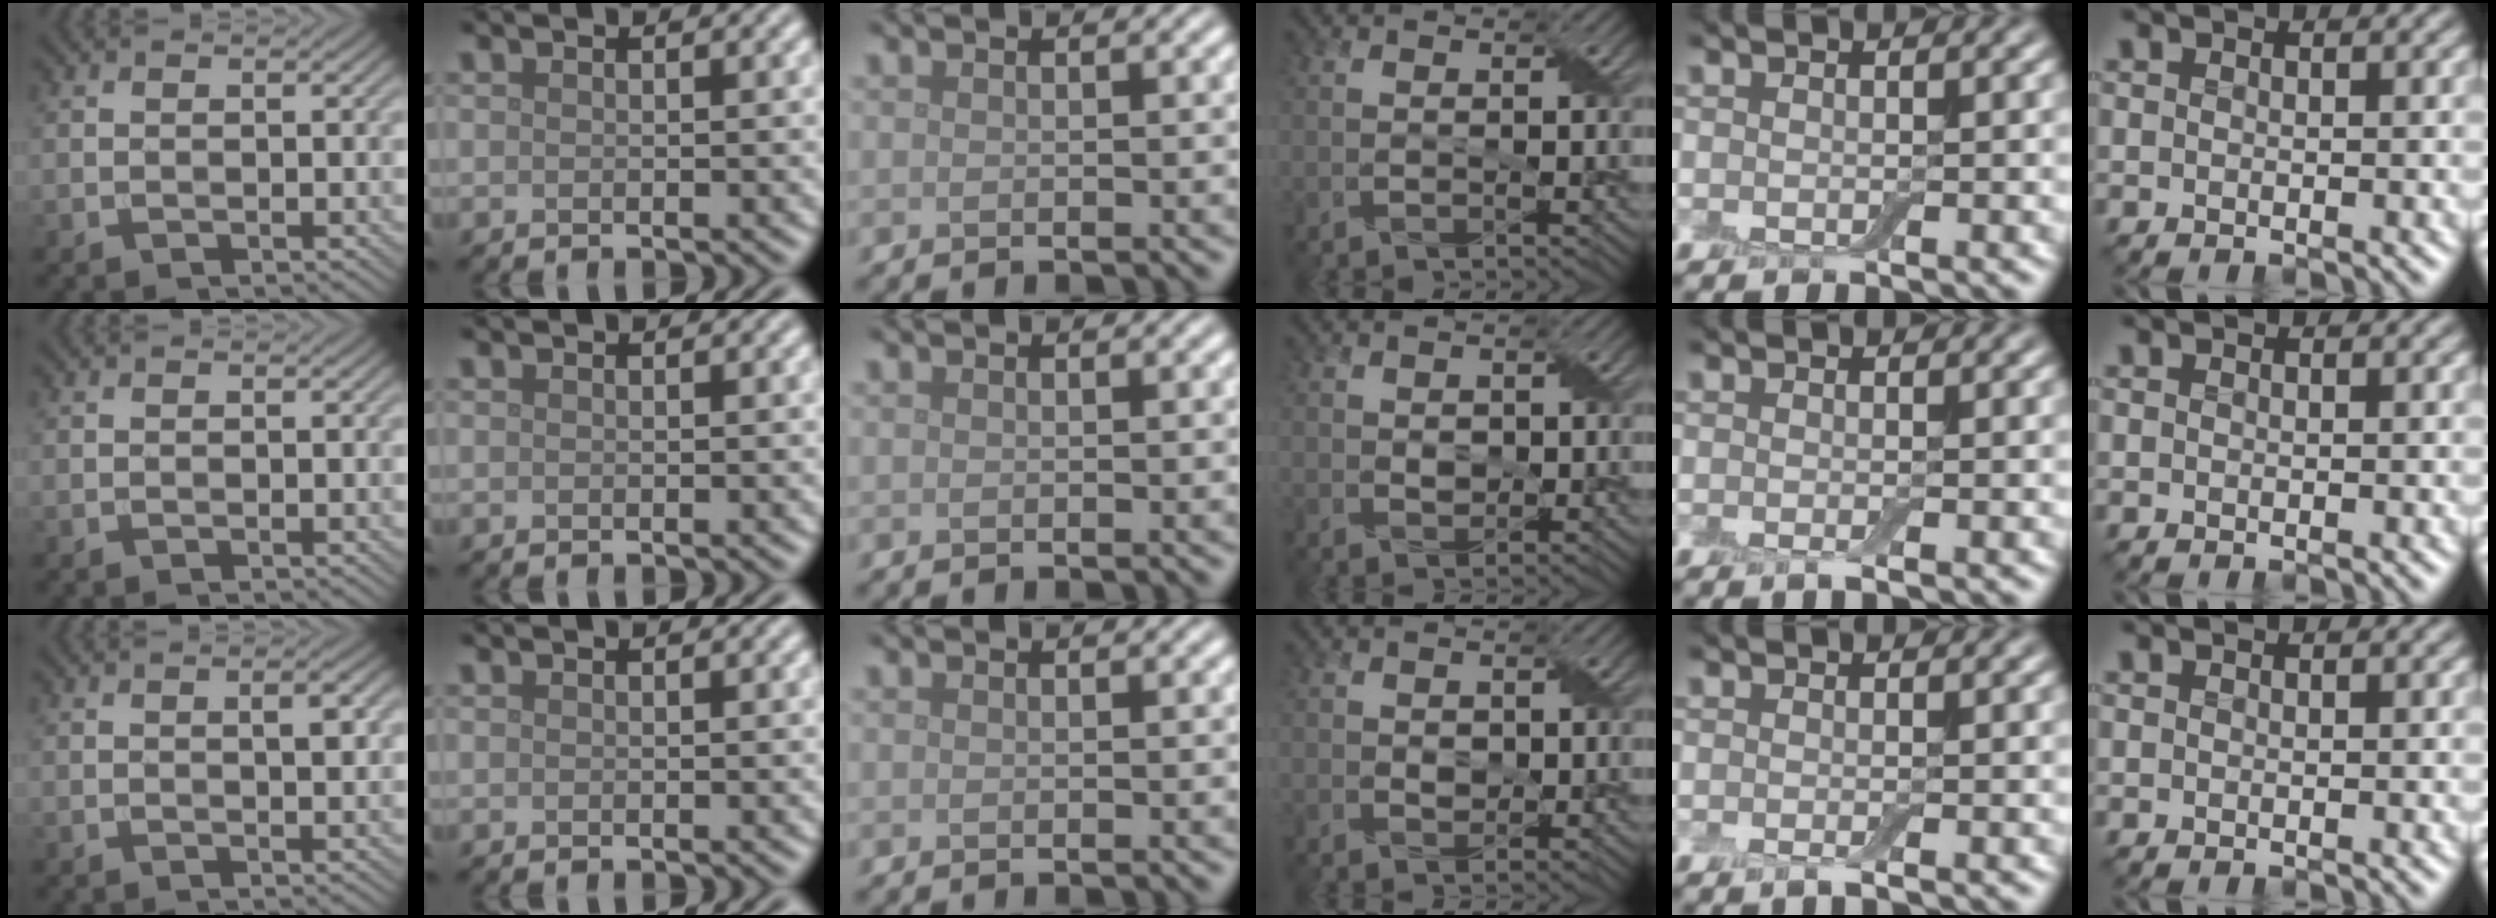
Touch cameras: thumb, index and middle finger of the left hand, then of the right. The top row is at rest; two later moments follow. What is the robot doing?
{"motion": "peel", "object": "small bumper sticker"}